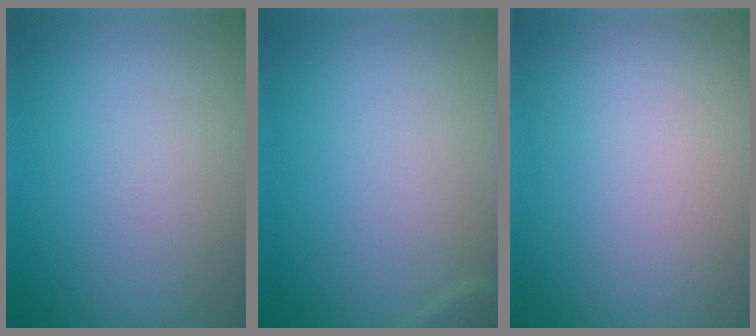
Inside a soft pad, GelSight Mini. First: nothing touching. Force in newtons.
{"total": 0.7, "press": 0.7, "slide": 0.0}
{"total": 0.0}